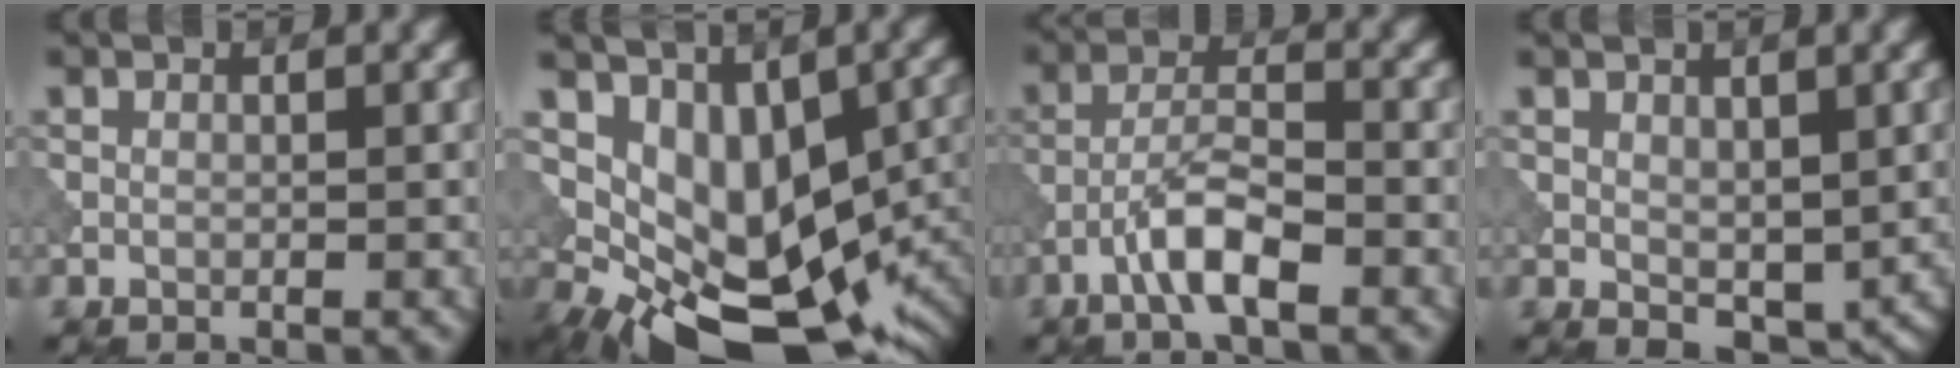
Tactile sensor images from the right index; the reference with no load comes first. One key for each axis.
{"total": 10.1, "fx": -0.5, "fy": 5.7, "fz": 8.3, "tx": -0.133, "ty": -0.014, "tz": 0.011}
{"total": 4.4, "fx": -2.4, "fy": 1.0, "fz": 3.6, "tx": -0.067, "ty": 0.011, "tz": -0.054}
{"total": 3.0, "fx": 0.6, "fy": 1.9, "fz": 2.2, "tx": -0.038, "ty": -0.008, "tz": 0.018}